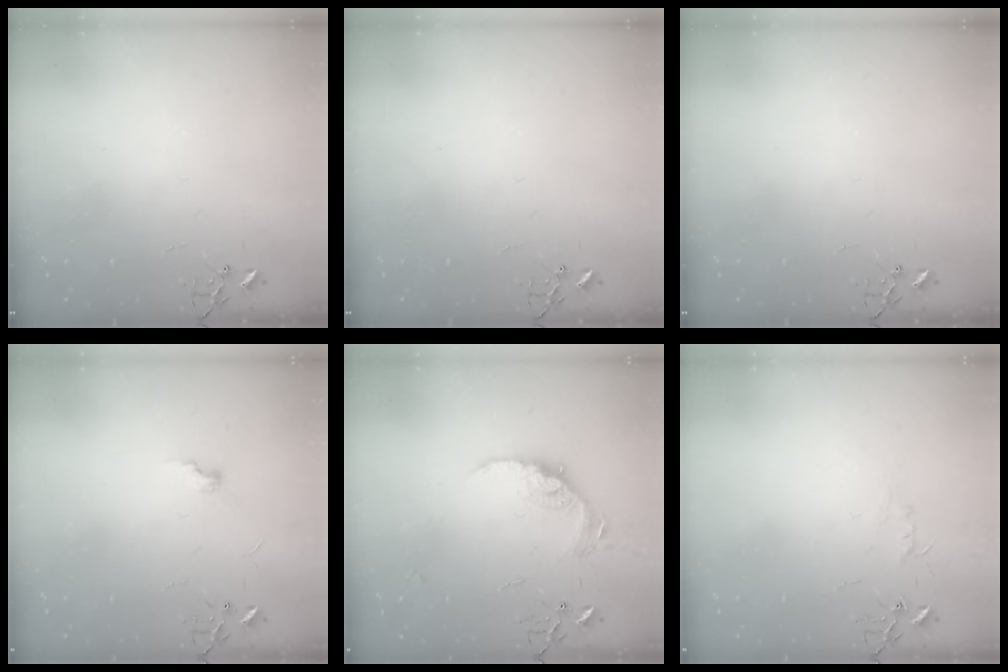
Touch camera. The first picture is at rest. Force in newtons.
{"total": 0.0}
{"total": 0.0}
{"total": 5.1, "press": 5.0, "slide": 0.6}
{"total": 13.7, "press": 13.7, "slide": 0.8}
{"total": 4.4, "press": 4.4, "slide": 0.5}